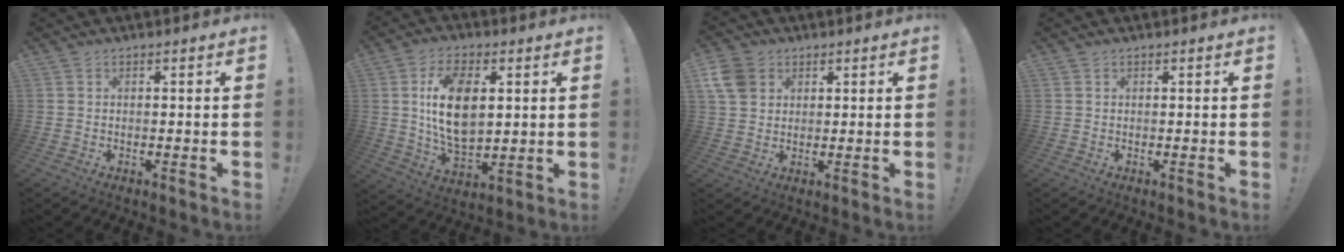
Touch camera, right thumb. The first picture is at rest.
{"total": 15.2, "force": [3.0, 8.8, 12.1], "torque": [-0.209, -0.006, 0.049]}
{"total": 7.6, "force": [3.2, 6.1, 3.3], "torque": [-0.057, -0.009, 0.067]}
{"total": 0.0}